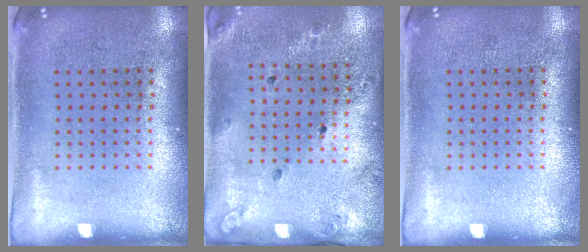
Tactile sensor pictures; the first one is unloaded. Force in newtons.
{"total": 1.4, "press": 1.3, "slide": 0.7}
{"total": 0.0}